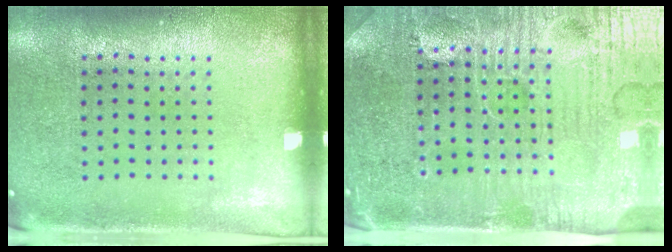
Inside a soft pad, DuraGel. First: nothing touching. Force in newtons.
{"total": 5.2, "press": 4.8, "slide": 1.9}